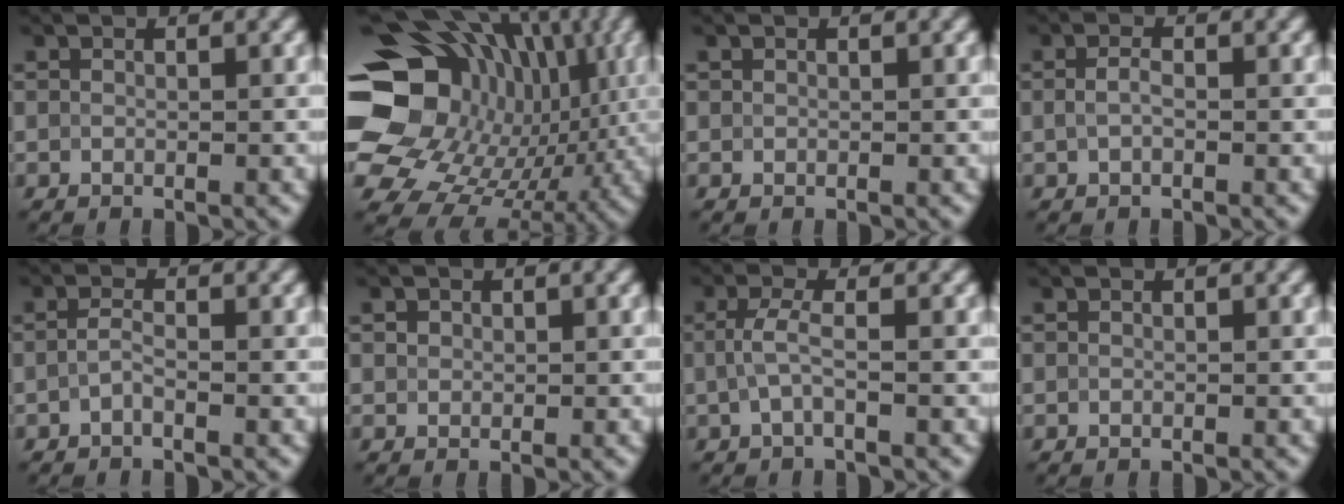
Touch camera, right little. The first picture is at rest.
{"total": 20.6, "force": [0.9, 17.1, 11.5], "torque": [-0.224, -0.028, 0.031]}
{"total": 0.0}
{"total": 1.2, "force": [-0.1, 0.6, 1.0], "torque": [-0.025, 0.002, -0.003]}
{"total": 1.1, "force": [-0.6, 0.2, 0.9], "torque": [-0.020, 0.000, -0.014]}
{"total": 0.7, "force": [0.3, 0.6, 0.2], "torque": [0.001, -0.002, 0.005]}
{"total": 1.8, "force": [-0.2, 0.4, 1.8], "torque": [-0.042, 0.001, -0.004]}
{"total": 0.0}